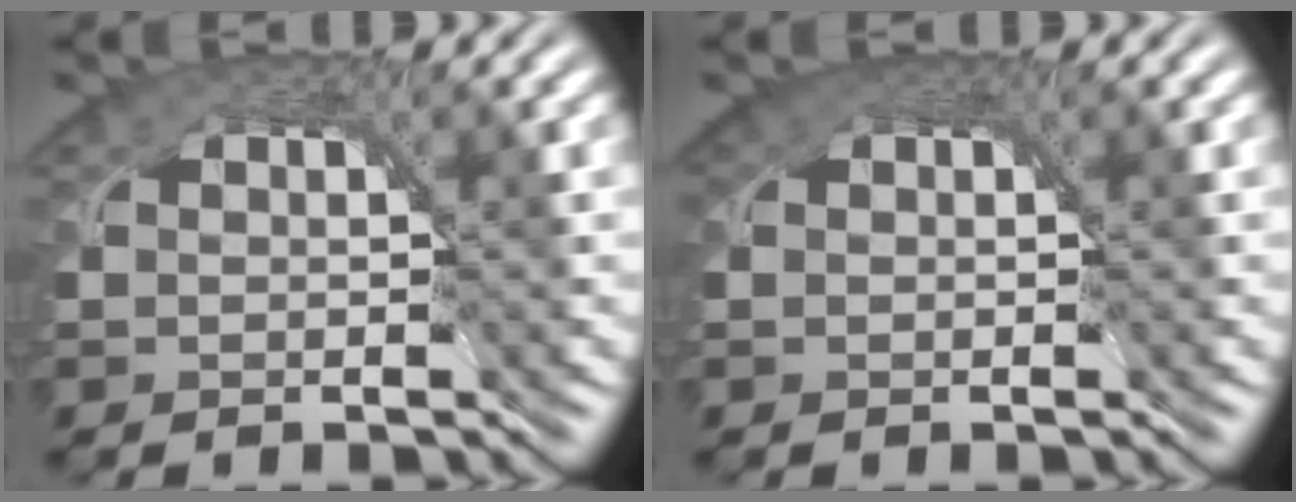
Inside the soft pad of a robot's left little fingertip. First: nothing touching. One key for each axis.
{"total": 1.7, "fx": 0.9, "fy": 1.1, "fz": 1.0, "tx": -0.018, "ty": 0.004, "tz": 0.010}